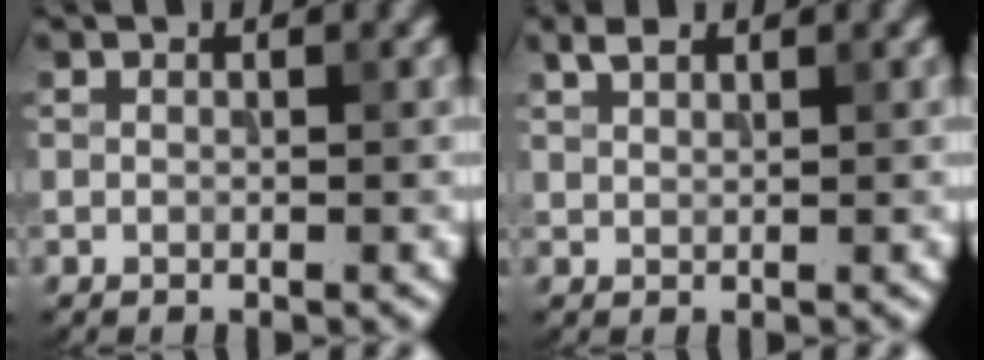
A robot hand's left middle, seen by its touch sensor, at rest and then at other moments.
{"total": 1.5, "force": [1.2, 0.6, 0.7], "torque": [-0.018, 0.004, 0.023]}